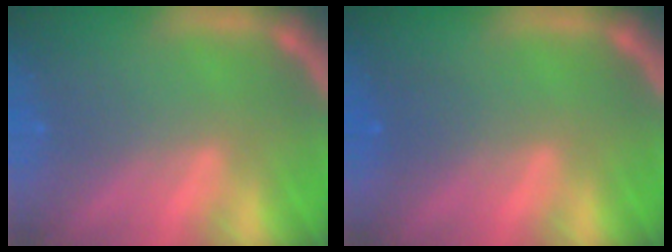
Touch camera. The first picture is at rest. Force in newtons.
{"total": 1.5}